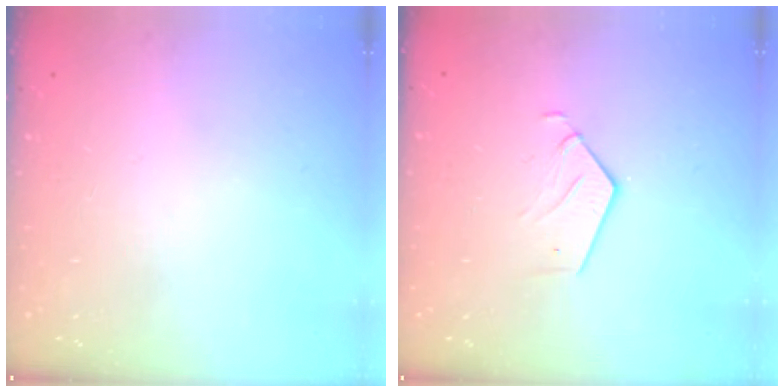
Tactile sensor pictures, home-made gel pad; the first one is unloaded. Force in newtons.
{"total": 3.1, "press": 3.1, "slide": 0.2}